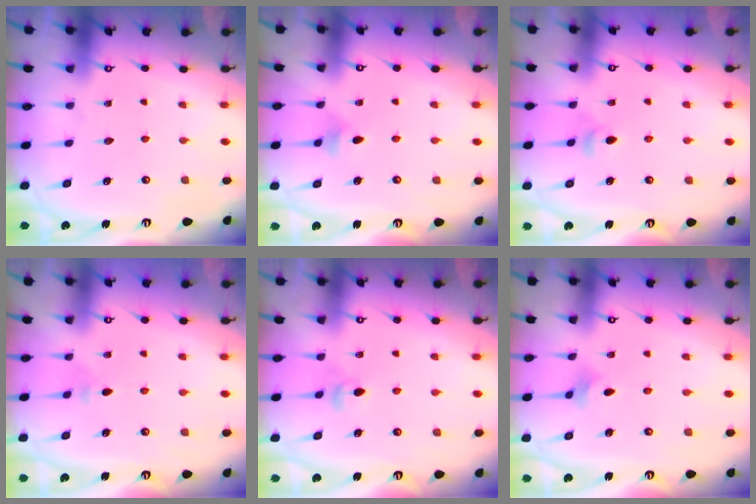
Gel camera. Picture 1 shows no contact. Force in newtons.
{"total": 4.1, "press": 4.0, "slide": 0.8}
{"total": 3.2, "press": 3.1, "slide": 0.8}
{"total": 3.1, "press": 3.0, "slide": 0.5}
{"total": 3.9, "press": 3.8, "slide": 0.8}
{"total": 1.6, "press": 1.5, "slide": 0.4}